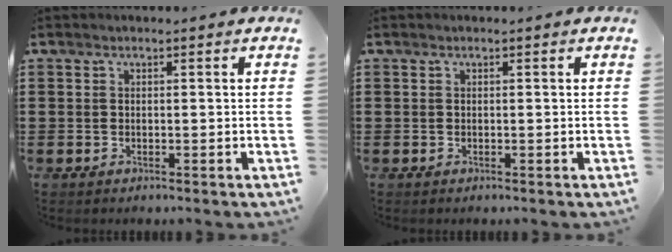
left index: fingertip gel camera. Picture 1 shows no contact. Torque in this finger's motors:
{"motor_torque": [-0.02, -0.02, 0.00, 0.00]}